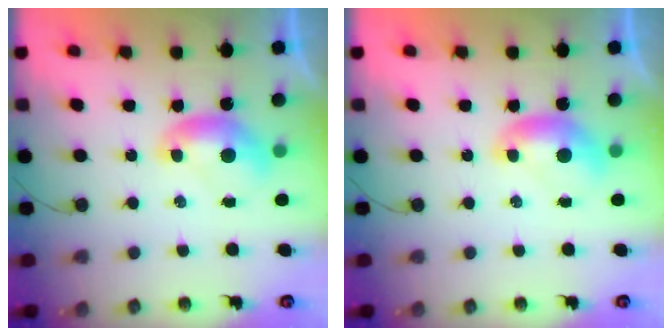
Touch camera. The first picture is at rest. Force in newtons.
{"total": 0.0}